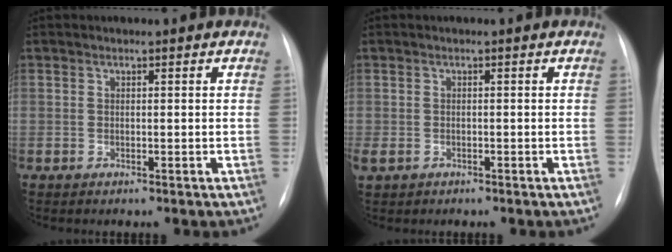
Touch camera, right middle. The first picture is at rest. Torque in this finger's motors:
{"motor_torque": [1.10, -1.04, 0.63, 0.21]}